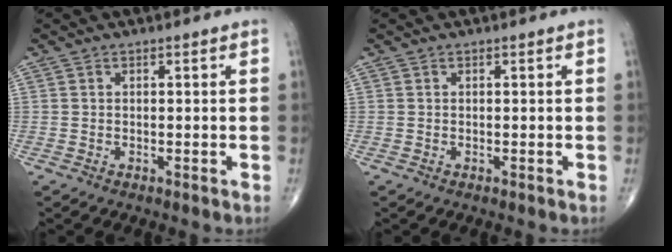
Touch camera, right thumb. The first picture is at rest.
{"total": 0.0}